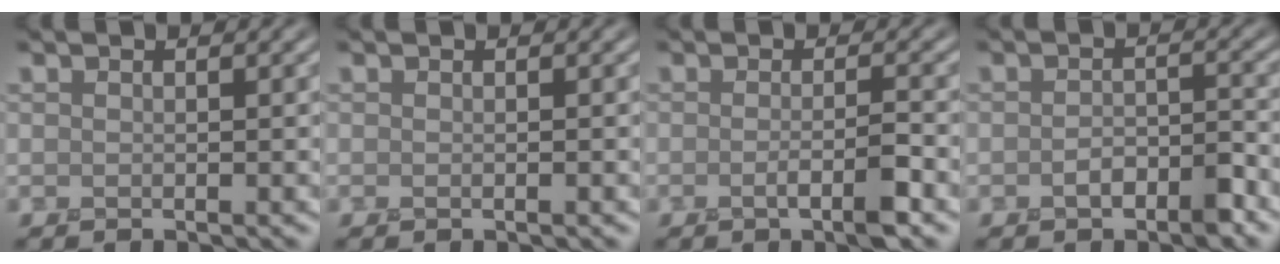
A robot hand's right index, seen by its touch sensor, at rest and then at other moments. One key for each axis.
{"total": 0.5, "fx": -0.1, "fy": 0.1, "fz": 0.5, "tx": -0.007, "ty": -0.001, "tz": -0.004}
{"total": 2.6, "fx": -0.9, "fy": 0.5, "fz": 2.4, "tx": -0.040, "ty": 0.002, "tz": -0.019}
{"total": 2.6, "fx": -1.5, "fy": 1.1, "fz": 1.7, "tx": -0.027, "ty": 0.008, "tz": -0.025}